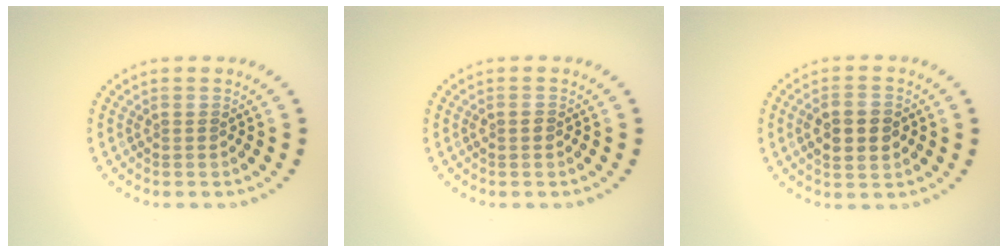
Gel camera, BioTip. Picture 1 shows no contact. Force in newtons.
{"total": 0.9, "press": 0.9, "slide": 0.1}
{"total": 3.4, "press": 3.4, "slide": 0.1}